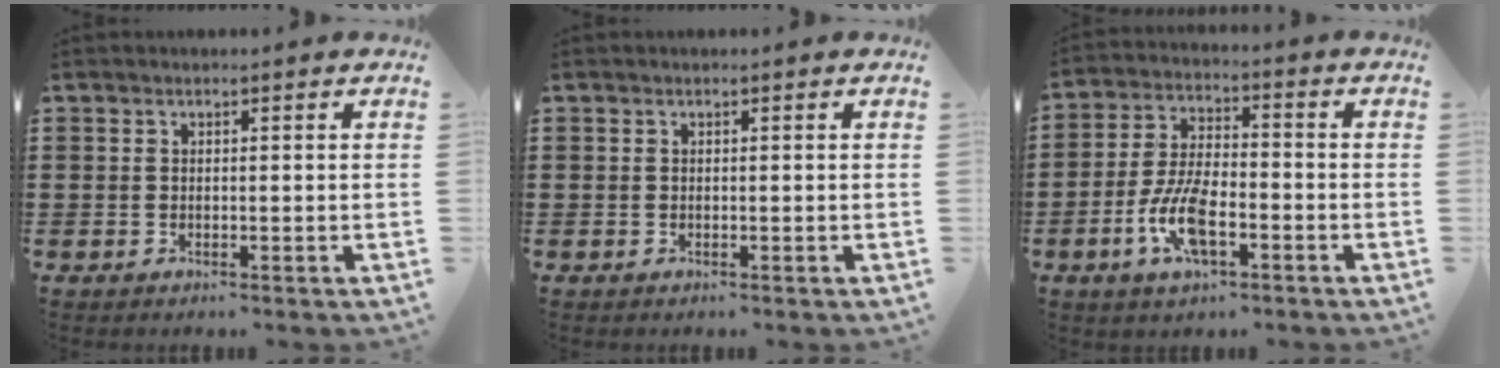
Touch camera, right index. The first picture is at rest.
{"total": 0.0}
{"total": 9.0, "force": [-3.4, 3.7, 7.4], "torque": [-0.168, -0.006, -0.066]}